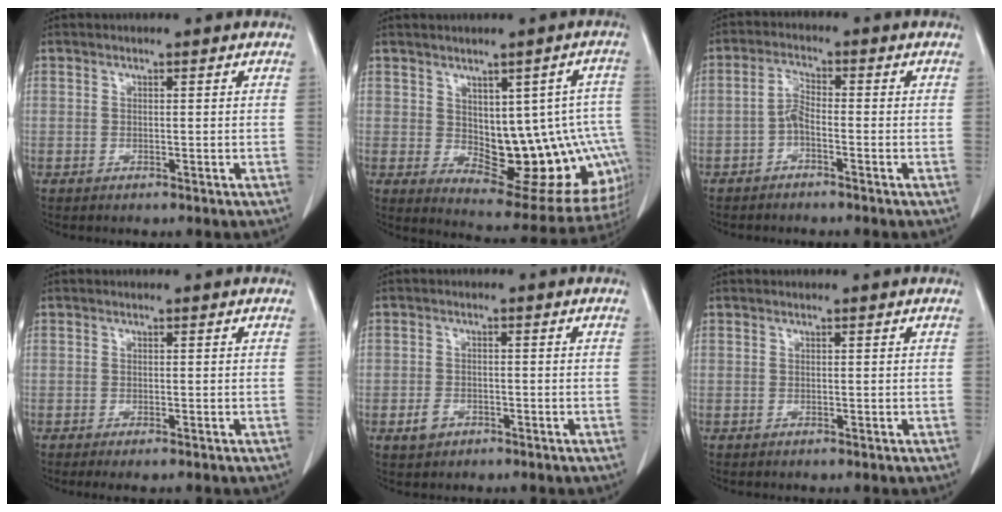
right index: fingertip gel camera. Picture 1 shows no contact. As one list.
[{"total": 17.4, "force": [-1.3, 7.9, 15.5], "torque": [-0.135, 0.020, 0.011]}, {"total": 2.8, "force": [-1.3, 0.9, 2.4], "torque": [-0.050, 0.005, -0.027]}, {"total": 2.0, "force": [-1.5, 0.3, 1.2], "torque": [-0.017, -0.007, -0.020]}, {"total": 2.5, "force": [-1.2, 2.0, 1.0], "torque": [-0.014, 0.005, -0.012]}, {"total": 0.0}]